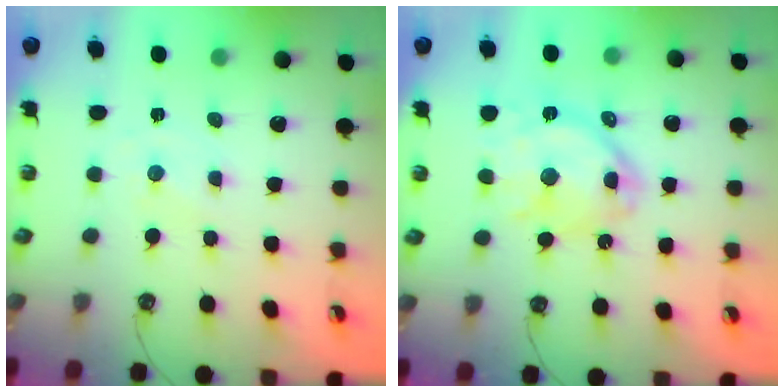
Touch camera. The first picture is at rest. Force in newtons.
{"total": 16.0, "press": 16.0, "slide": 1.2}